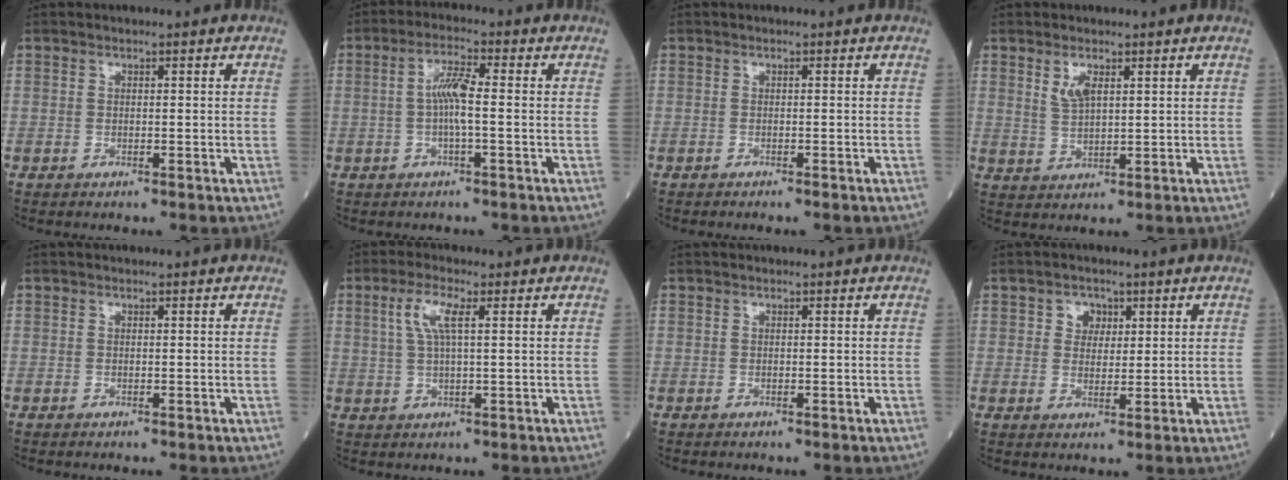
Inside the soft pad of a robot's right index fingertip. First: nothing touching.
{"total": 4.6, "force": [-0.2, 0.3, 4.6], "torque": [-0.092, 0.007, -0.002]}
{"total": 1.6, "force": [-1.4, 0.0, 0.9], "torque": [-0.015, -0.001, -0.013]}
{"total": 3.3, "force": [1.8, 1.1, 2.6], "torque": [-0.057, -0.001, 0.044]}
{"total": 0.0}
{"total": 4.8, "force": [1.8, 0.9, 4.4], "torque": [-0.099, 0.009, 0.041]}
{"total": 0.0}
{"total": 3.3, "force": [1.5, 2.6, 1.3], "torque": [-0.018, 0.005, 0.026]}